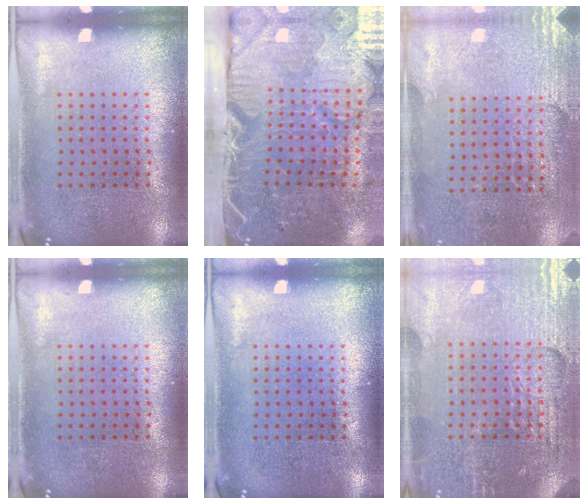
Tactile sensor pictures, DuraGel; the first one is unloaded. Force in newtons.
{"total": 5.4, "press": 4.4, "slide": 3.1}
{"total": 2.8, "press": 2.6, "slide": 1.0}
{"total": 0.0}
{"total": 0.0}
{"total": 4.2, "press": 4.0, "slide": 1.2}